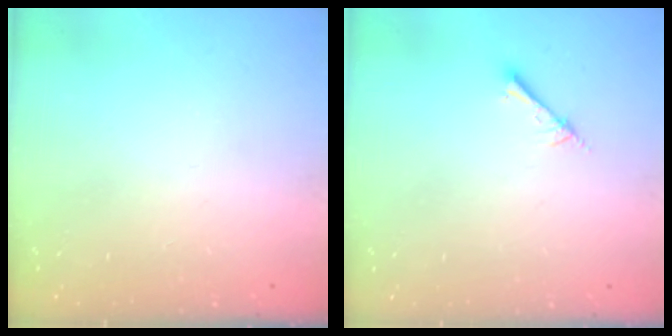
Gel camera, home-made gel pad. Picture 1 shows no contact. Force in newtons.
{"total": 1.5, "press": 1.4, "slide": 0.2}